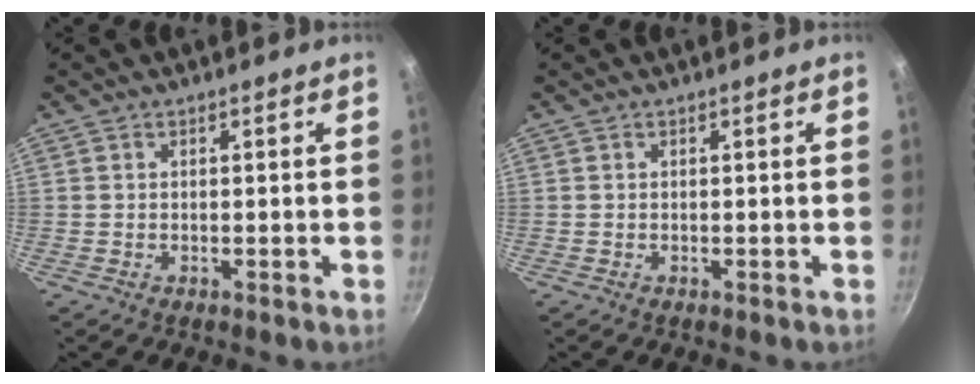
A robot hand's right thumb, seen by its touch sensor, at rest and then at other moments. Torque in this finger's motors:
{"motor_torque": [0.00, -0.03, 0.03, -0.01, 0.00]}